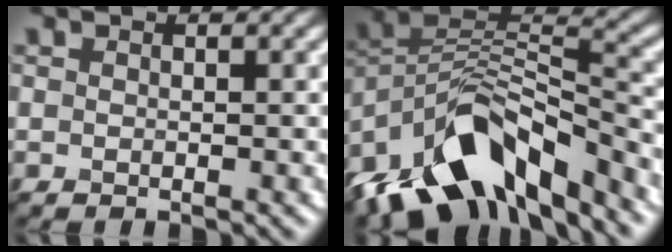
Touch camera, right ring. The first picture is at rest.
{"total": 12.3, "force": [-7.6, 5.7, 7.8], "torque": [-0.143, 0.010, -0.143]}